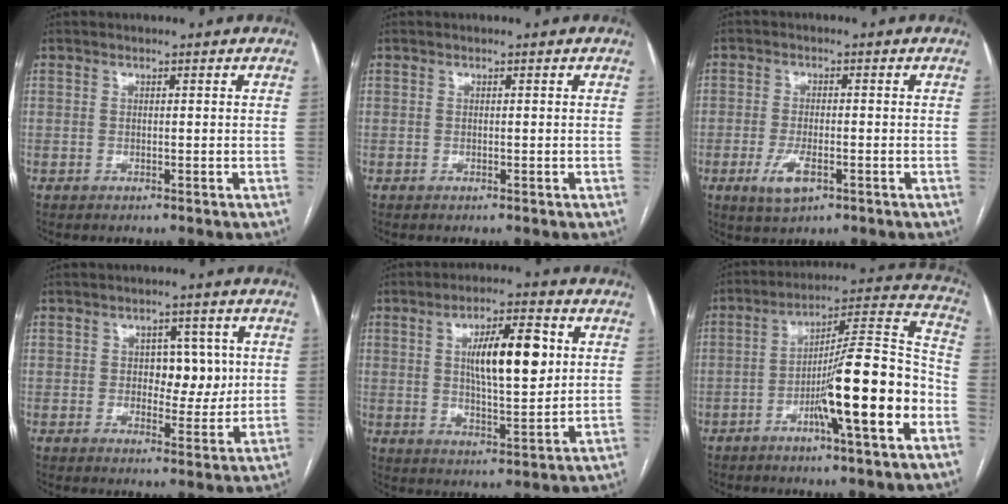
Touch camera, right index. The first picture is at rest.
{"total": 0.0}
{"total": 4.6, "force": [-1.9, 1.8, 3.7], "torque": [-0.078, -0.006, -0.027]}
{"total": 5.7, "force": [0.8, 3.5, 4.4], "torque": [-0.048, 0.011, 0.016]}
{"total": 11.6, "force": [2.7, 3.1, 10.8], "torque": [-0.181, 0.008, 0.046]}
{"total": 16.5, "force": [-6.1, 0.9, 15.3], "torque": [-0.237, 0.009, -0.100]}